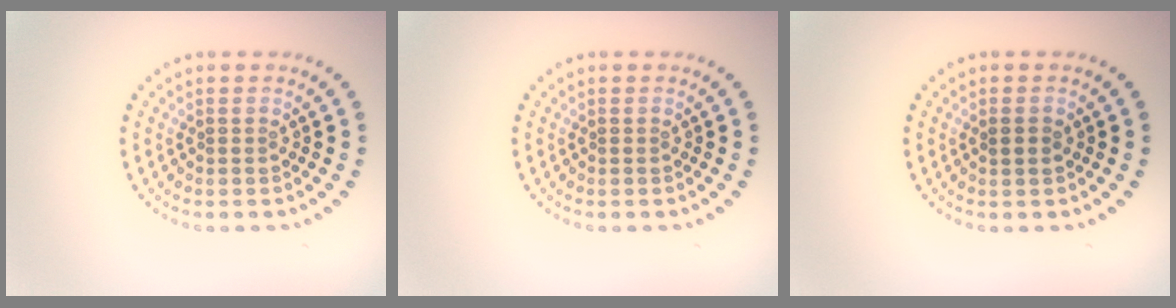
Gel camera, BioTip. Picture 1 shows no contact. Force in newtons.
{"total": 0.0}
{"total": 1.2, "press": 1.1, "slide": 0.3}